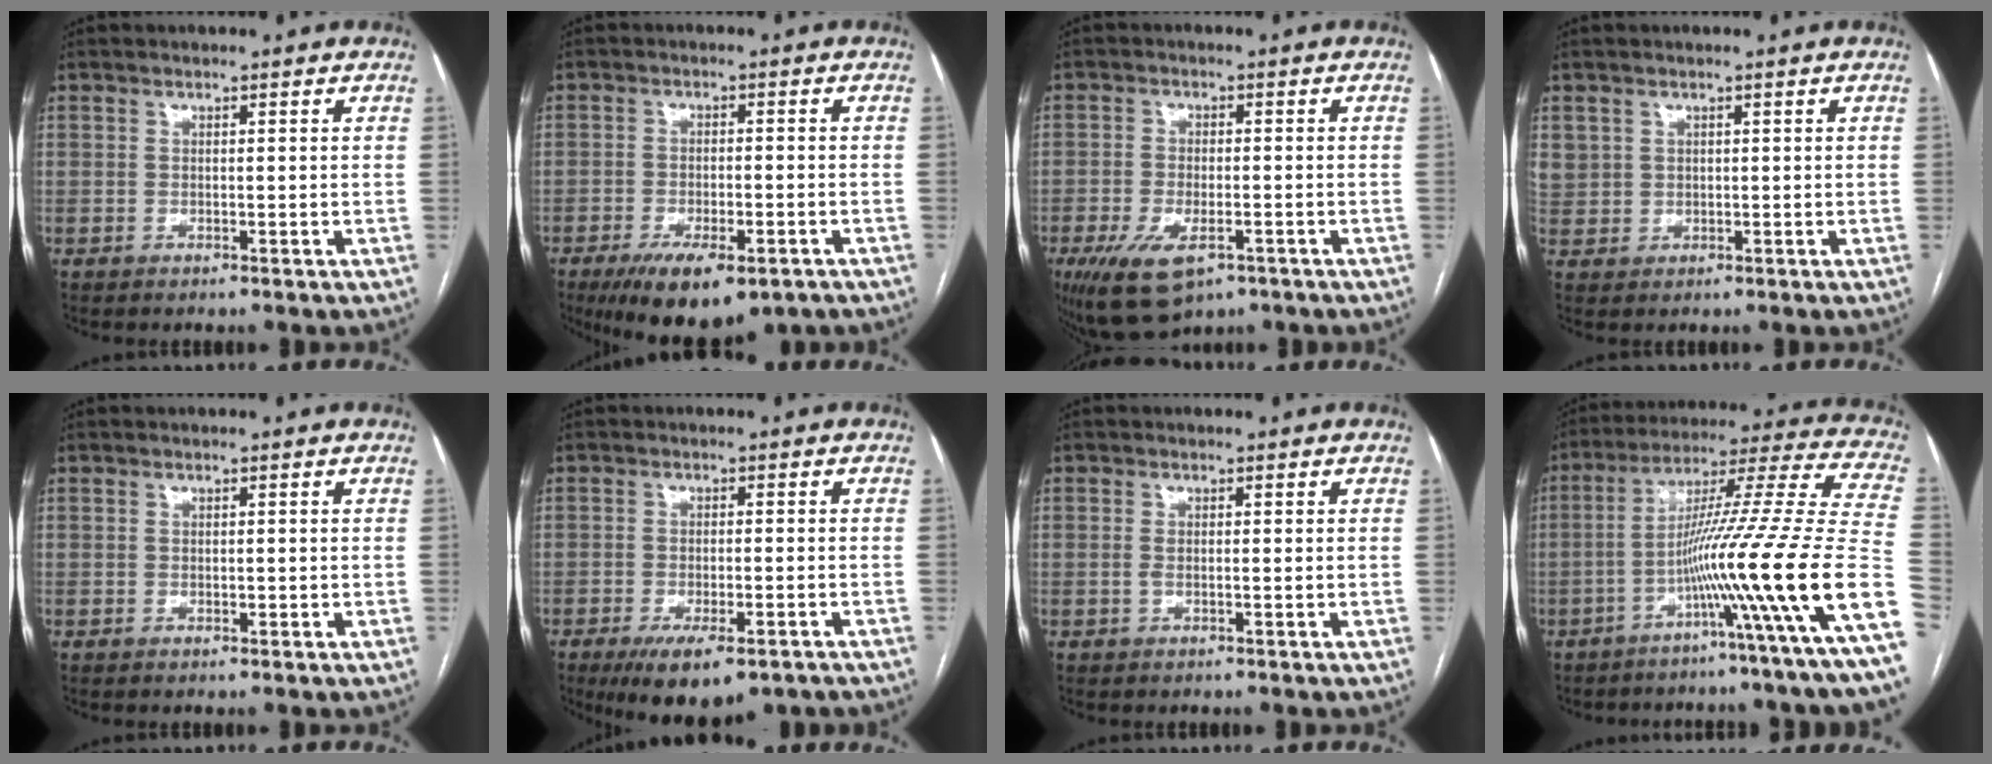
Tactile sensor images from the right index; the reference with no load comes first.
{"total": 11.3, "force": [-7.3, 3.8, 7.8], "torque": [-0.122, -0.015, -0.106]}
{"total": 9.0, "force": [-4.9, 4.0, 6.3], "torque": [-0.114, -0.012, -0.075]}
{"total": 3.2, "force": [1.3, 2.9, 0.5], "torque": [-0.007, 0.011, 0.034]}
{"total": 0.5, "force": [-0.1, 0.3, 0.4], "torque": [-0.006, 0.000, 0.000]}
{"total": 10.3, "force": [-7.0, 3.1, 6.9], "torque": [-0.102, -0.015, -0.100]}
{"total": 0.8, "force": [-0.1, 0.2, 0.7], "torque": [-0.018, -0.001, 0.000]}
{"total": 27.9, "force": [-7.8, -1.4, 26.7], "torque": [-0.366, -0.017, -0.140]}